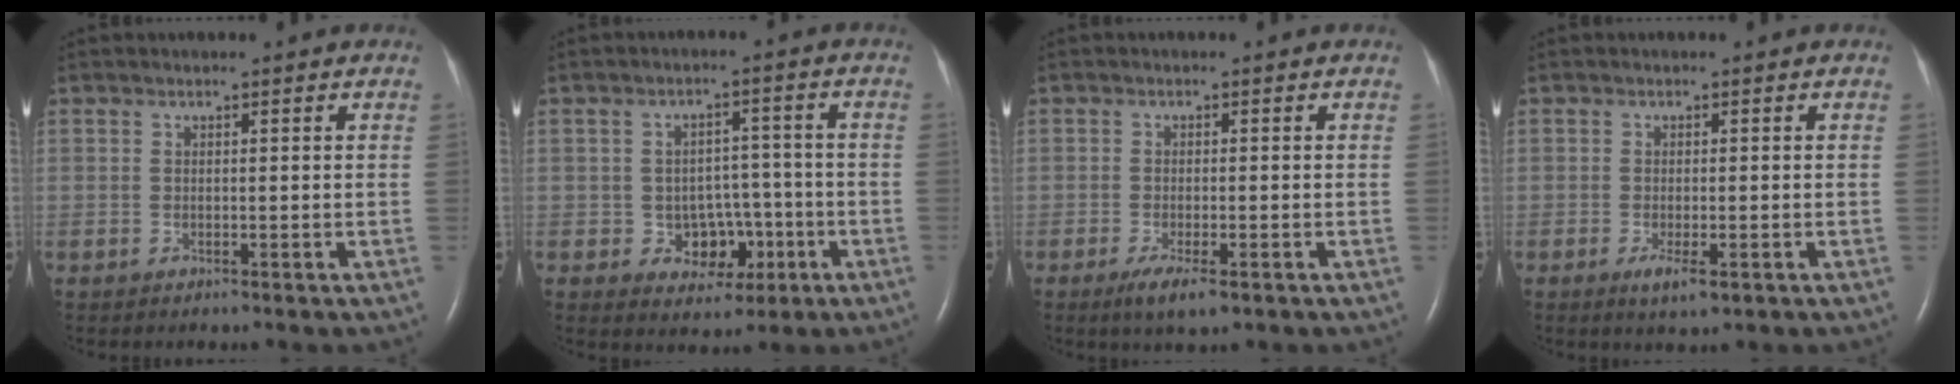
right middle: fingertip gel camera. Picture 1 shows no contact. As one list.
[{"total": 6.0, "force": [-2.0, 4.7, 3.2], "torque": [-0.040, 0.022, -0.018]}, {"total": 3.8, "force": [-2.1, 0.8, 3.0], "torque": [-0.060, -0.009, -0.034]}, {"total": 2.7, "force": [-1.2, 0.7, 2.4], "torque": [-0.042, -0.005, -0.017]}]